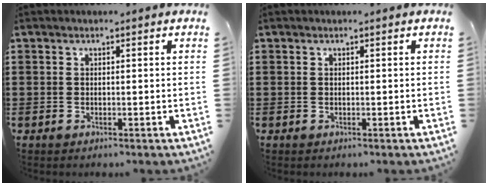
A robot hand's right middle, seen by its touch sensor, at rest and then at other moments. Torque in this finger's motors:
{"motor_torque": [0.00, 0.00, 0.00, 0.00]}